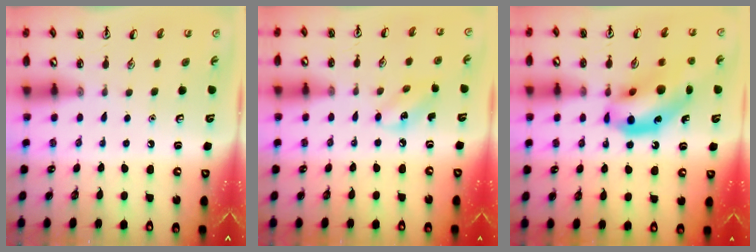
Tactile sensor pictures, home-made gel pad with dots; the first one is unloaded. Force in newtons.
{"total": 3.7, "press": 3.5, "slide": 1.3}
{"total": 16.0, "press": 15.4, "slide": 4.2}